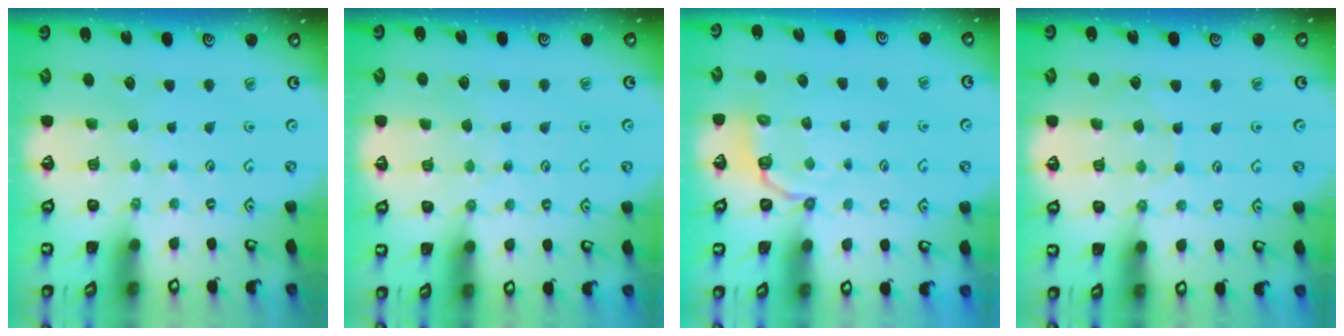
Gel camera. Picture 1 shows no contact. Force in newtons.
{"total": 5.3, "press": 5.3, "slide": 0.6}
{"total": 3.1, "press": 1.5, "slide": 2.7}
{"total": 6.1, "press": 6.1, "slide": 0.6}